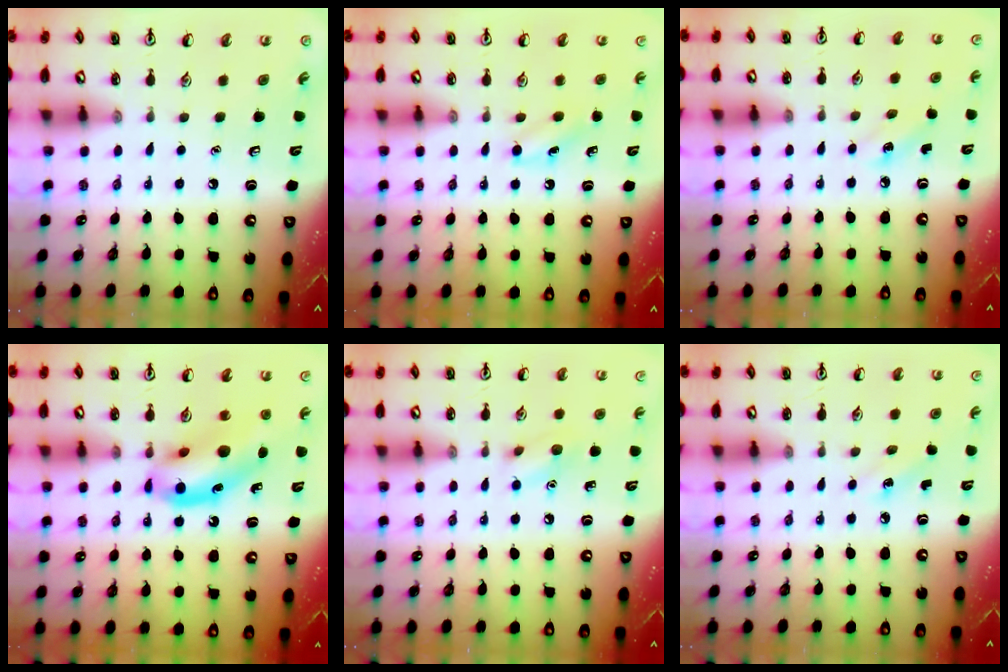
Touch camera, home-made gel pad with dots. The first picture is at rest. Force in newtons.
{"total": 5.0, "press": 4.7, "slide": 1.7}
{"total": 3.8, "press": 3.6, "slide": 1.2}
{"total": 14.7, "press": 14.1, "slide": 4.2}
{"total": 7.7, "press": 7.5, "slide": 1.8}
{"total": 2.4, "press": 2.3, "slide": 0.9}